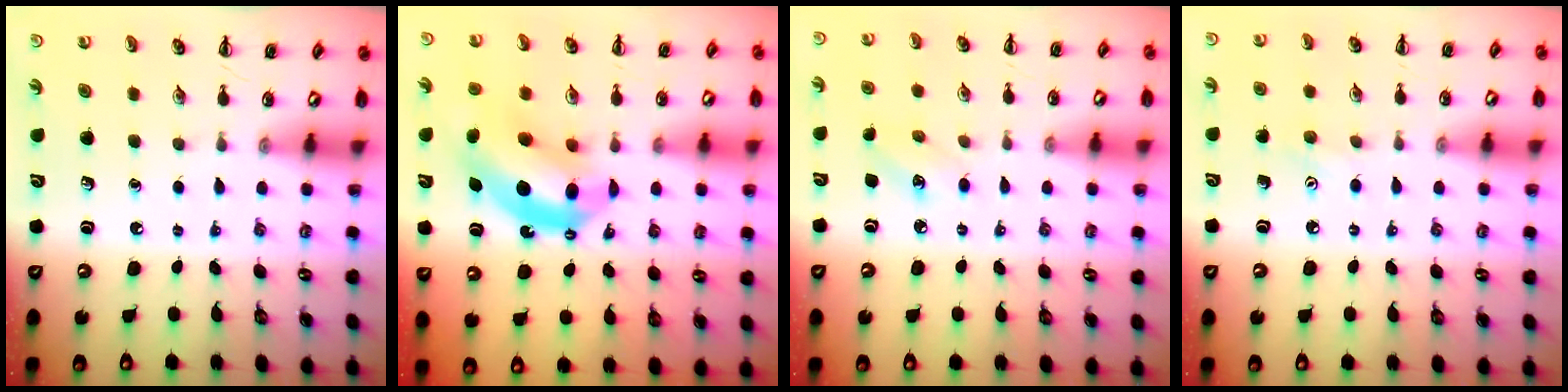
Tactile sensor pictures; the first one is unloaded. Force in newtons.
{"total": 12.2, "press": 11.7, "slide": 3.3}
{"total": 5.4, "press": 5.2, "slide": 1.5}
{"total": 5.3, "press": 5.1, "slide": 1.3}